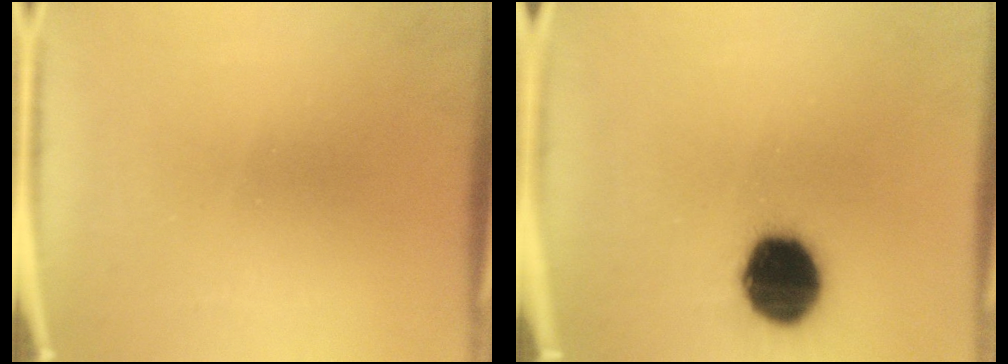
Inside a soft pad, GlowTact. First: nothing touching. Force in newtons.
{"total": 15.8}